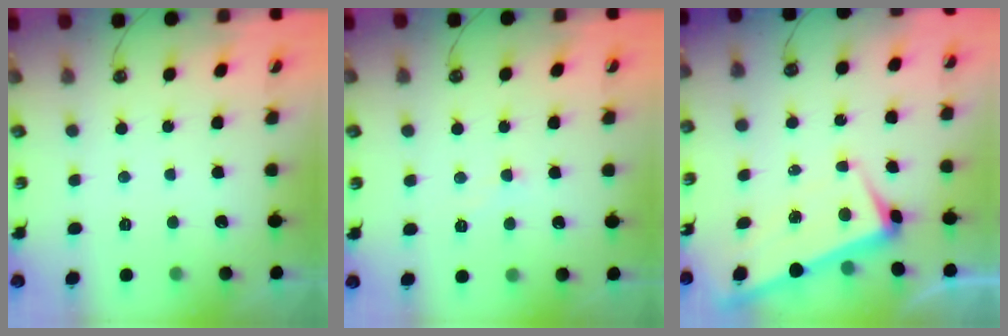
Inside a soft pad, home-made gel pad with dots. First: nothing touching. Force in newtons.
{"total": 1.1, "press": 1.0, "slide": 0.4}
{"total": 1.2, "press": 1.1, "slide": 0.5}